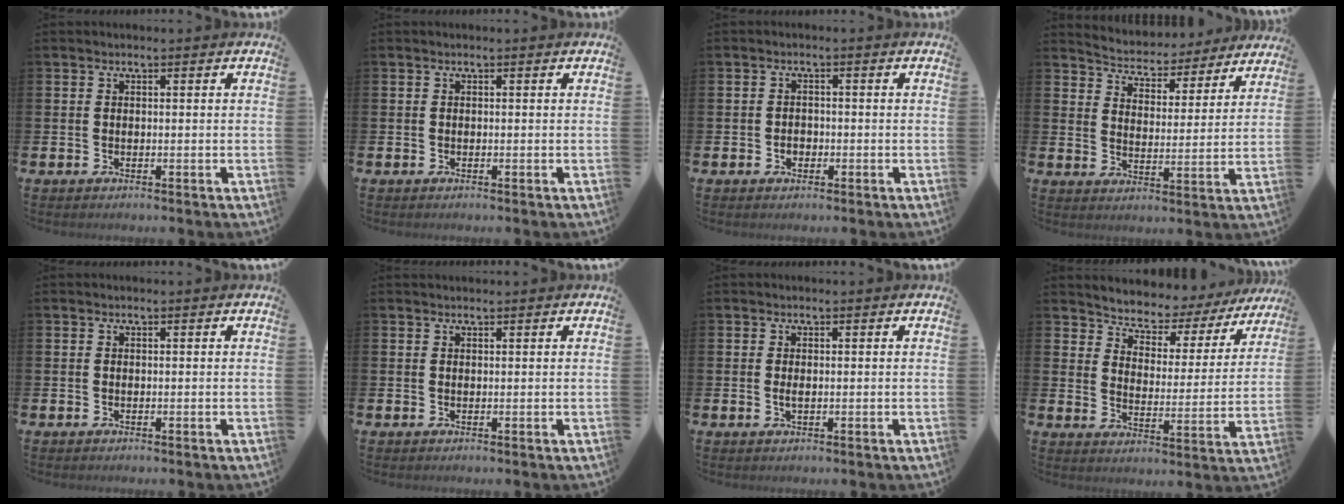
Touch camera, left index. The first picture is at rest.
{"total": 0.0}
{"total": 1.6, "force": [-0.5, 1.3, 0.7], "torque": [-0.011, 0.003, -0.013]}
{"total": 5.0, "force": [4.8, 1.4, 0.0], "torque": [-0.022, -0.046, 0.077]}
{"total": 0.0}
{"total": 0.6, "force": [0.6, 0.1, 0.0], "torque": [0.013, -0.005, 0.008]}
{"total": 0.8, "force": [0.1, 0.3, 0.8], "torque": [-0.009, 0.000, 0.000]}
{"total": 4.9, "force": [4.6, 1.8, 0.0], "torque": [-0.031, -0.042, 0.072]}